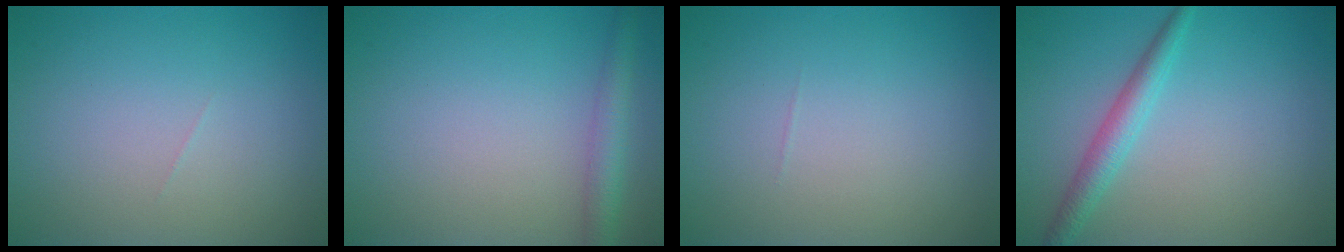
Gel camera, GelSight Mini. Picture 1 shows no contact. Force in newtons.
{"total": 2.6, "press": 2.6, "slide": 0.1}
{"total": 0.0}
{"total": 2.5, "press": 2.5, "slide": 0.1}